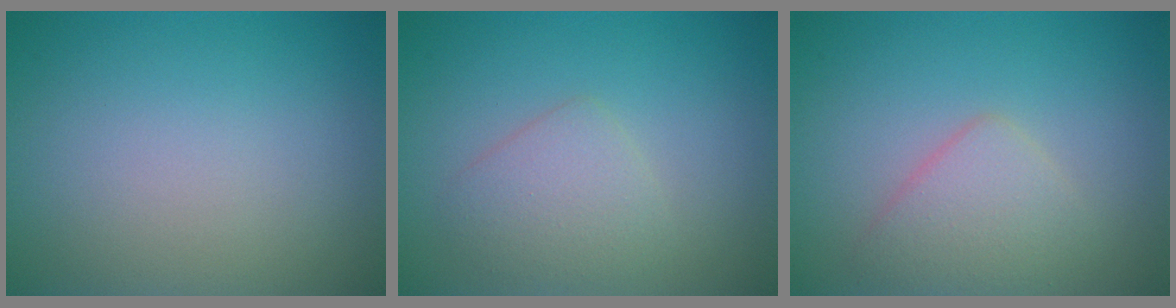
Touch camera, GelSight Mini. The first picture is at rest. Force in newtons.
{"total": 2.5, "press": 2.5, "slide": 0.1}
{"total": 2.7, "press": 2.7, "slide": 0.2}